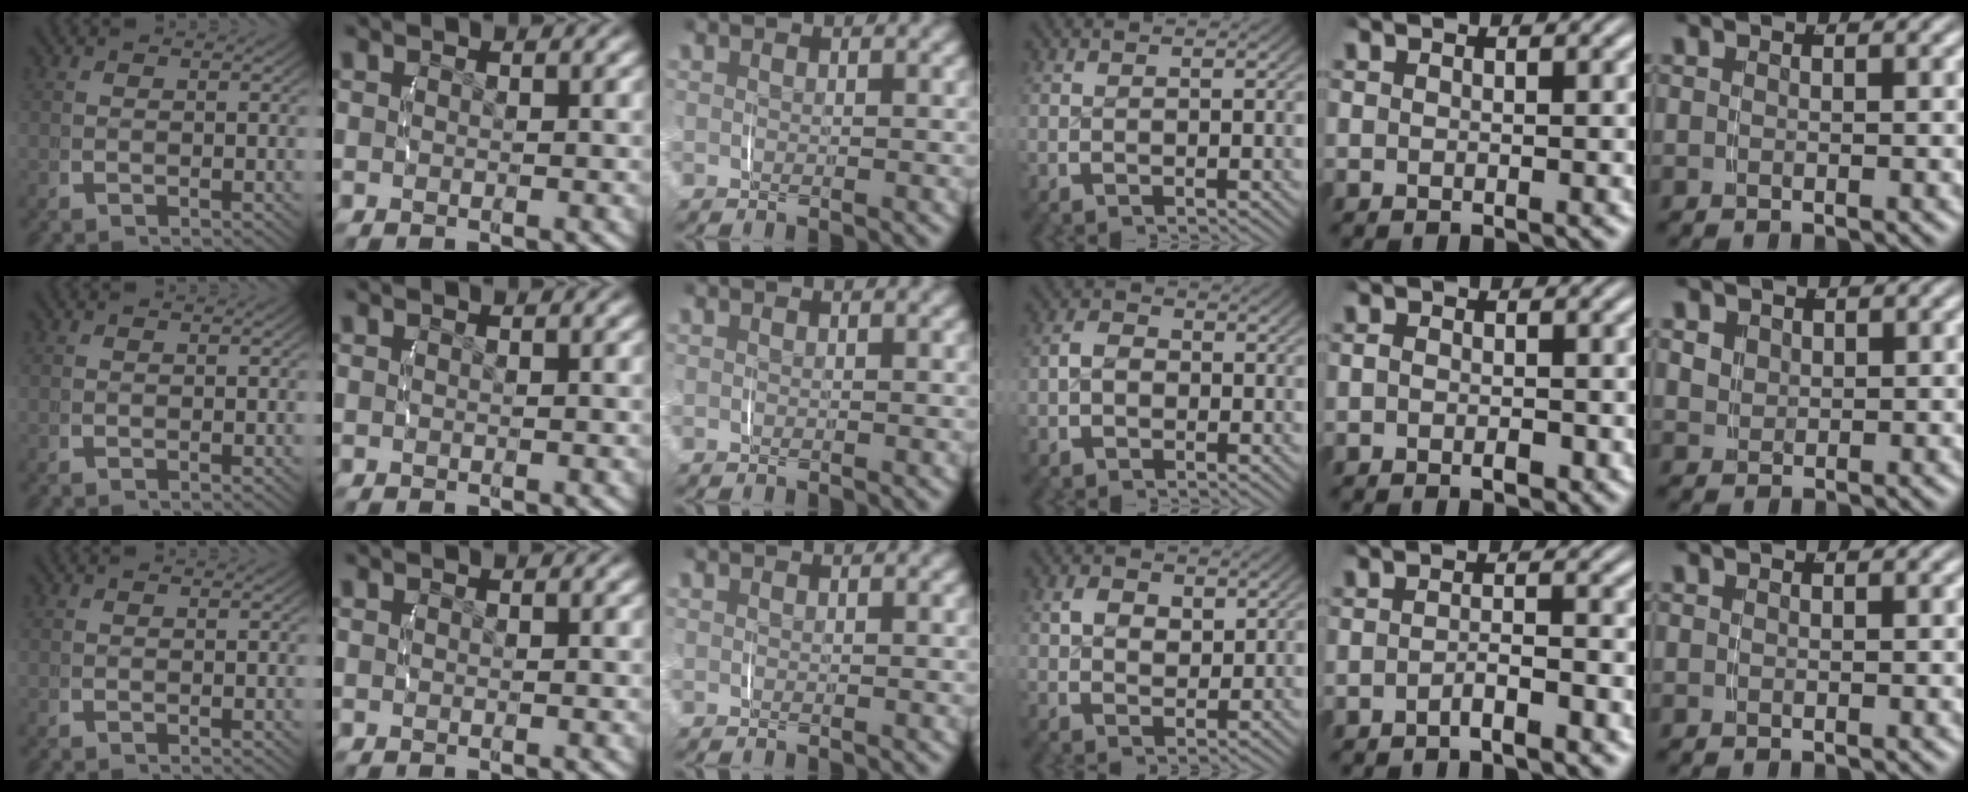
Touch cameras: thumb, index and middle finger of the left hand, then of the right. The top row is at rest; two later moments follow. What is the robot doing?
{"motion": "lift_and_place", "object": "toothpaste"}